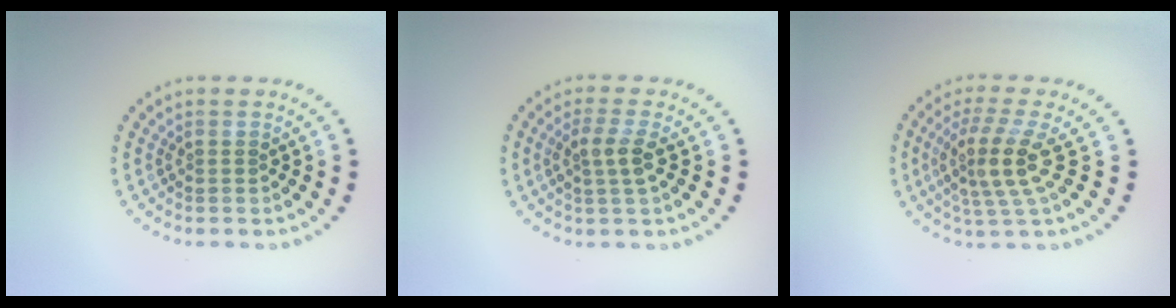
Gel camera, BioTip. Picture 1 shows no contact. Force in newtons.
{"total": 2.4, "press": 2.1, "slide": 1.0}
{"total": 3.9, "press": 3.2, "slide": 2.1}